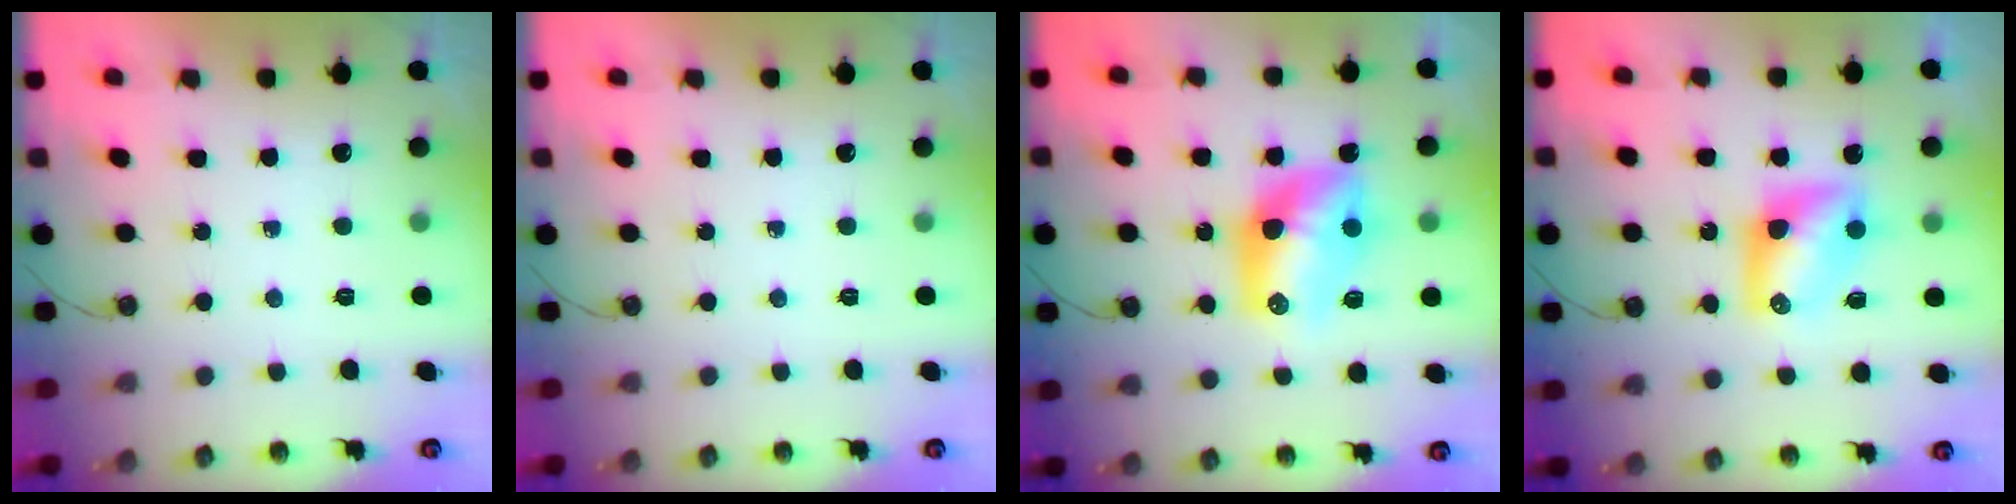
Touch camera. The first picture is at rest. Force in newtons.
{"total": 0.0}
{"total": 12.3, "press": 12.2, "slide": 1.1}
{"total": 8.4, "press": 8.4, "slide": 0.2}